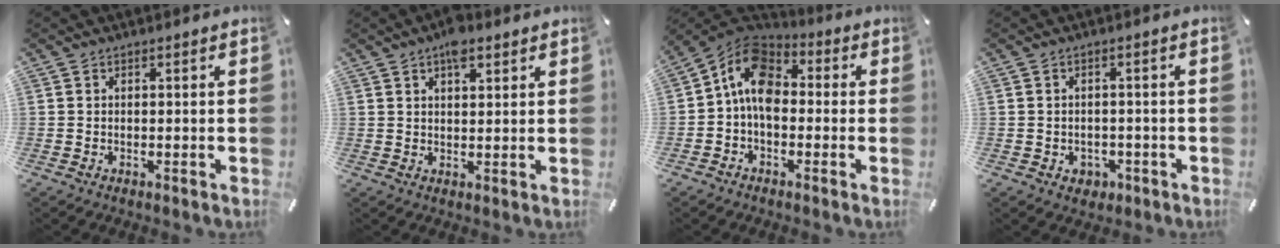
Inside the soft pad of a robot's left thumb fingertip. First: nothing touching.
{"total": 5.2, "force": [3.2, 2.3, 3.3], "torque": [-0.048, -0.006, 0.054]}
{"total": 10.4, "force": [-0.3, 7.6, 7.2], "torque": [-0.135, 0.014, -0.004]}
{"total": 3.0, "force": [-0.8, 2.7, 0.9], "torque": [-0.009, 0.001, -0.018]}